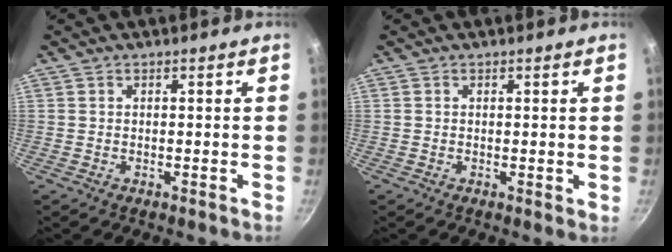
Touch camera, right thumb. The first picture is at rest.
{"total": 0.6, "force": [0.1, 0.2, 0.5], "torque": [-0.006, -0.002, 0.001]}